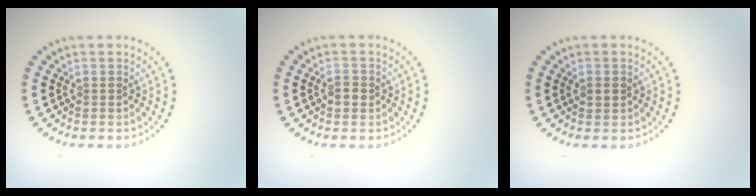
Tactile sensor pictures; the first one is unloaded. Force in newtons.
{"total": 1.3, "press": 1.3, "slide": 0.2}
{"total": 1.4, "press": 1.4, "slide": 0.2}